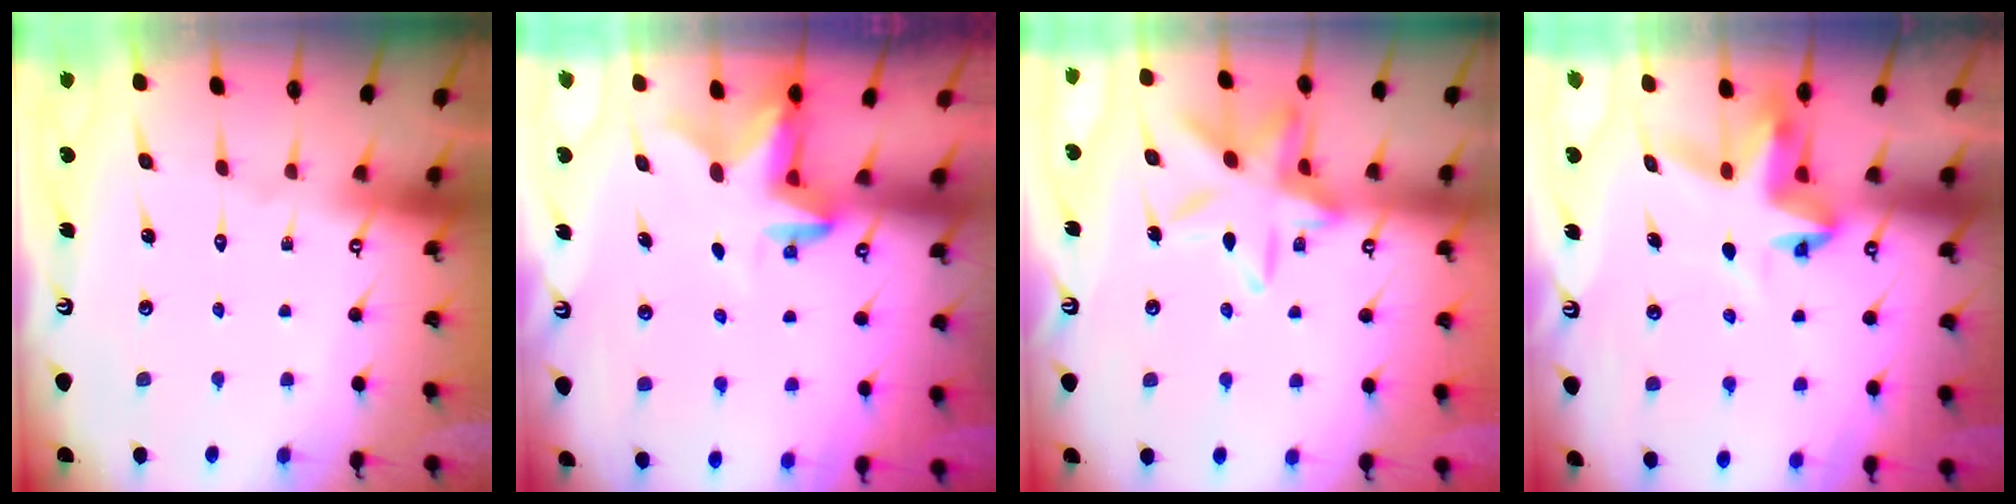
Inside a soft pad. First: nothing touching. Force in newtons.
{"total": 2.7, "press": 2.6, "slide": 0.5}
{"total": 15.4, "press": 15.4, "slide": 0.9}
{"total": 5.5, "press": 5.5, "slide": 0.3}